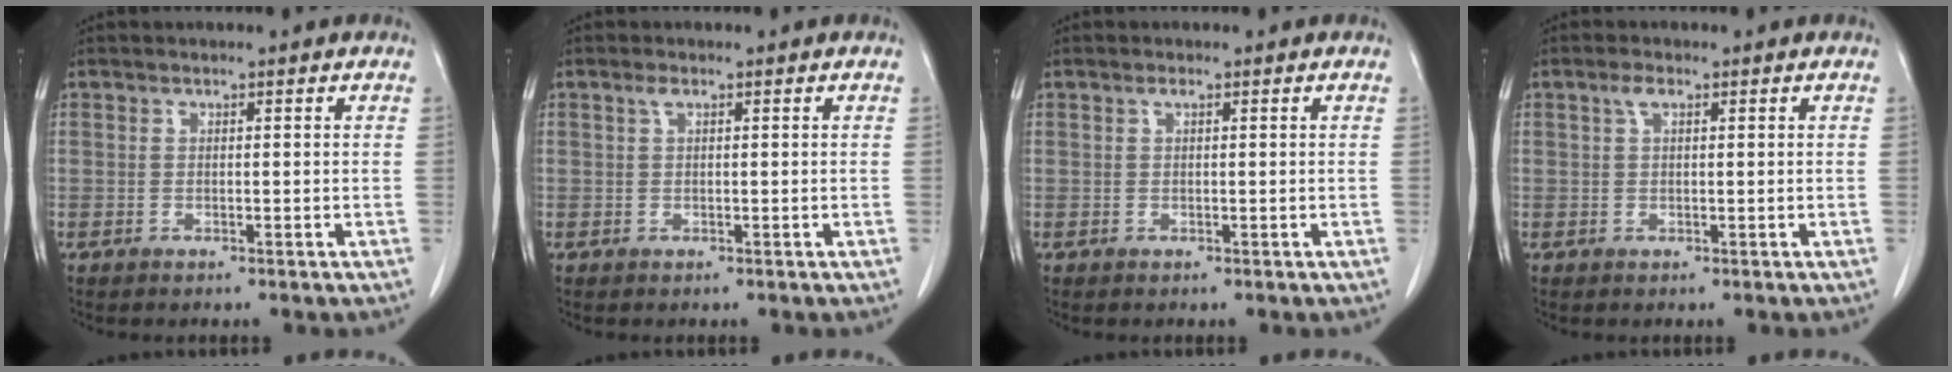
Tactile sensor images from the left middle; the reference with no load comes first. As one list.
[{"total": 0.9, "force": [0.5, 0.2, 0.7], "torque": [-0.015, 0.005, 0.008]}, {"total": 0.5, "force": [0.3, 0.0, 0.4], "torque": [-0.010, -0.001, 0.004]}, {"total": 1.6, "force": [0.8, 0.6, 1.2], "torque": [-0.028, 0.008, 0.016]}]